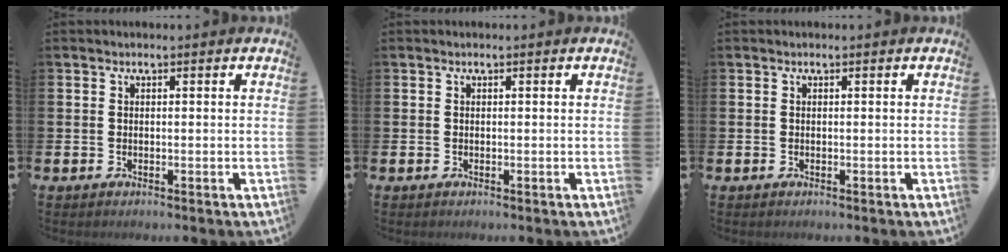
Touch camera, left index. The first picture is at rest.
{"total": 0.0}
{"total": 0.0}